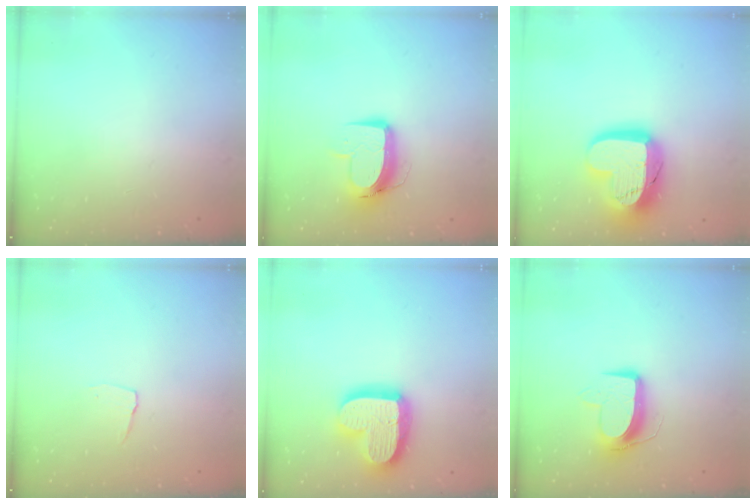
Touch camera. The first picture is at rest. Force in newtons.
{"total": 10.4, "press": 10.4, "slide": 1.1}
{"total": 18.9, "press": 18.8, "slide": 1.7}
{"total": 3.6, "press": 3.6, "slide": 0.3}
{"total": 19.2, "press": 19.1, "slide": 1.4}
{"total": 10.5, "press": 10.5, "slide": 0.3}